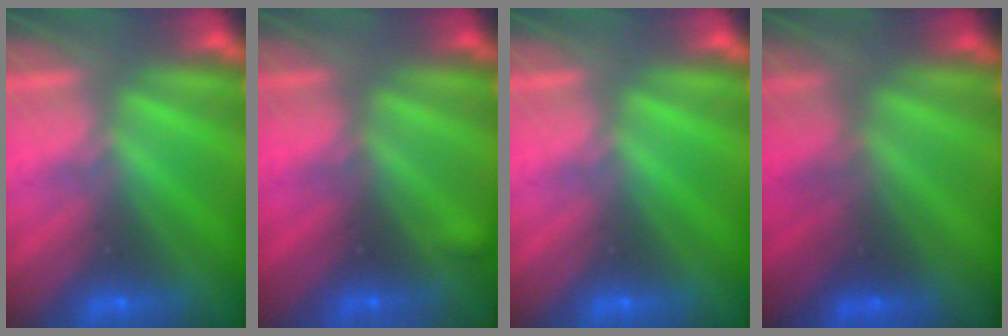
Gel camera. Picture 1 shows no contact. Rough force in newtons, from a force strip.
{"total": 2.6}
{"total": 0.0}
{"total": 2.8}